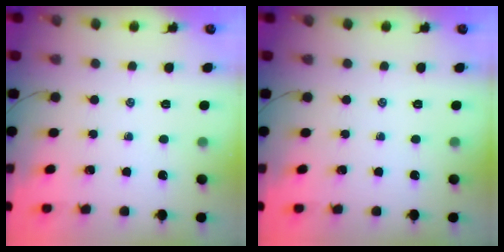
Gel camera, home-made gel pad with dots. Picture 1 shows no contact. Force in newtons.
{"total": 0.0}